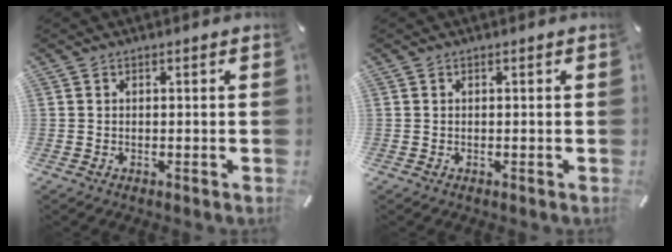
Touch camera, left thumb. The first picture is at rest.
{"total": 0.0}